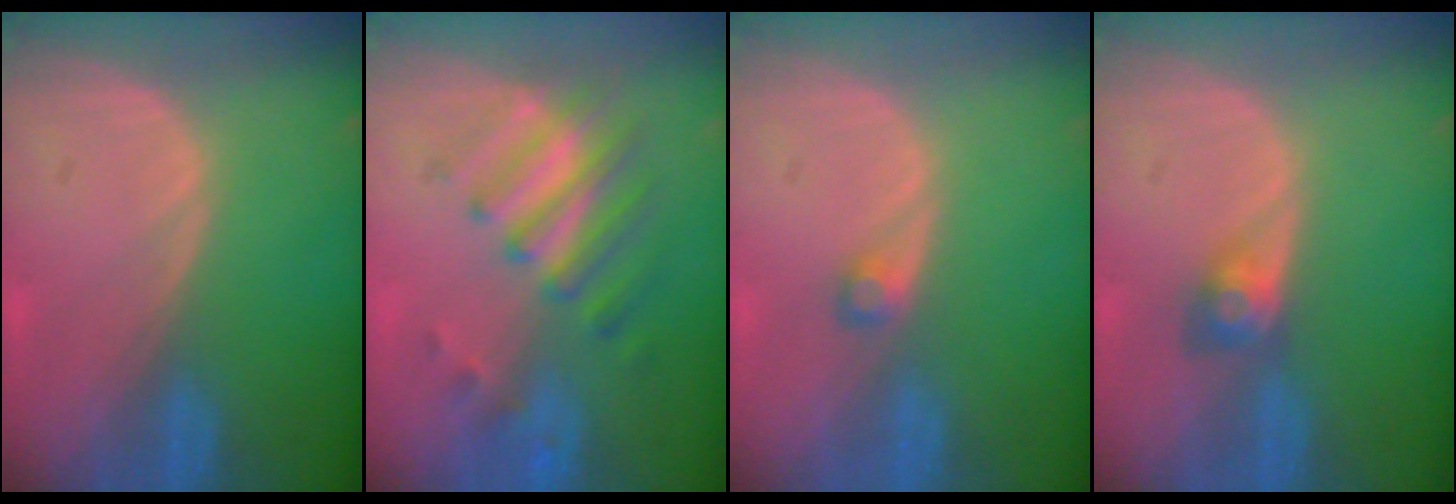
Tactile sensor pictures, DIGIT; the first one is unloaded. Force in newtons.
{"total": 7.7, "press": 6.8, "slide": 3.6}
{"total": 1.5, "press": 1.4, "slide": 0.2}
{"total": 3.0, "press": 2.6, "slide": 1.5}